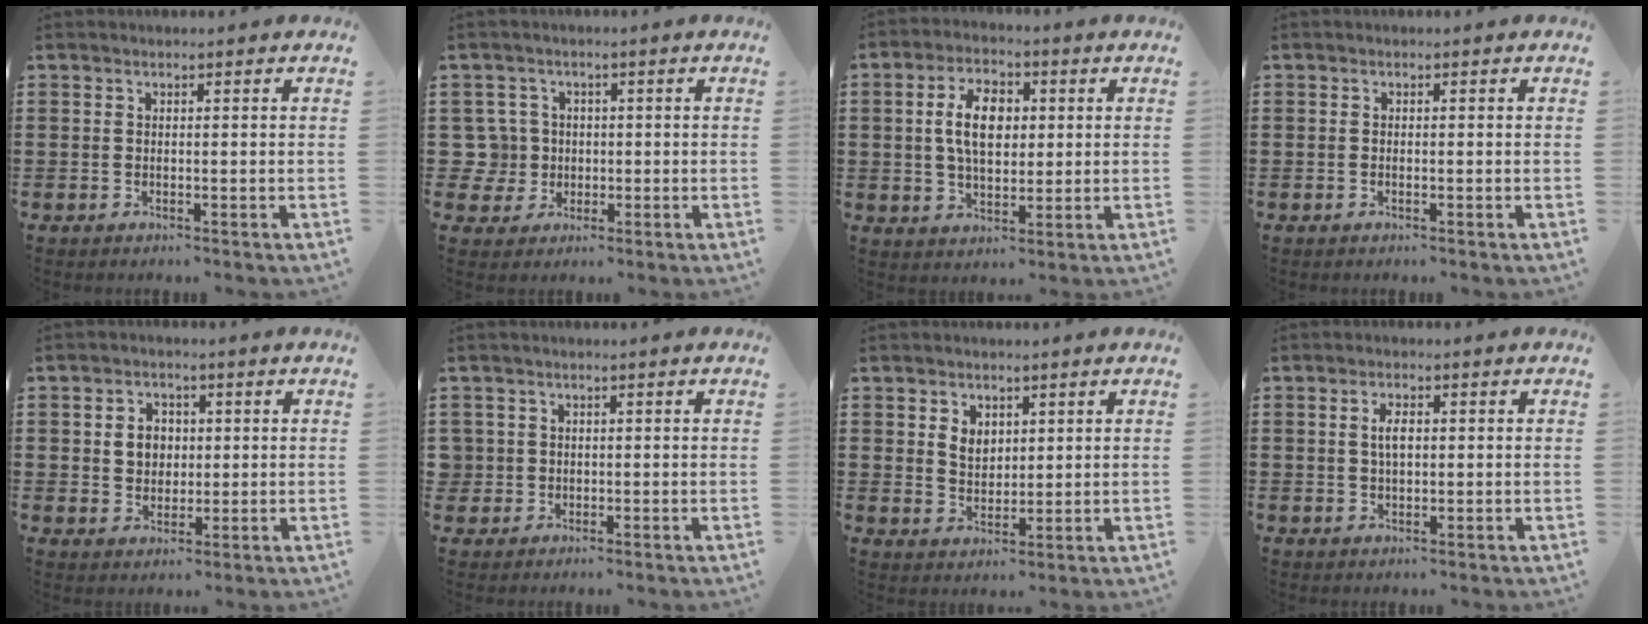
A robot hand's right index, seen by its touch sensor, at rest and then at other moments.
{"total": 5.1, "force": [-0.1, 5.0, 1.2], "torque": [-0.057, 0.011, -0.006]}
{"total": 7.8, "force": [1.0, 4.5, 6.3], "torque": [-0.136, 0.010, 0.010]}
{"total": 0.0}
{"total": 4.0, "force": [0.5, 3.4, 2.0], "torque": [-0.043, 0.009, 0.004]}
{"total": 1.8, "force": [-0.2, 1.8, 0.2], "torque": [-0.012, 0.007, -0.007]}
{"total": 3.3, "force": [1.4, 2.6, 1.6], "torque": [-0.039, 0.010, 0.025]}
{"total": 2.8, "force": [0.4, 1.2, 2.5], "torque": [-0.052, 0.005, 0.006]}